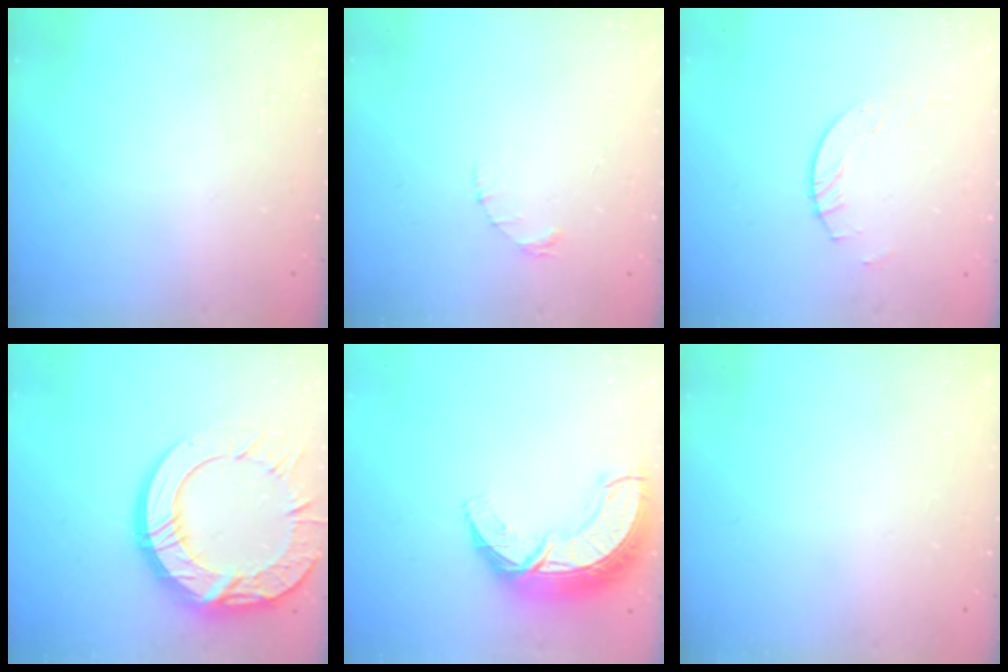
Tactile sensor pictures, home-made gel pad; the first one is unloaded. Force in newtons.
{"total": 1.6, "press": 1.5, "slide": 0.3}
{"total": 4.1, "press": 4.1, "slide": 0.2}
{"total": 22.7, "press": 22.7, "slide": 1.8}
{"total": 14.4, "press": 14.4, "slide": 1.0}
{"total": 0.0}